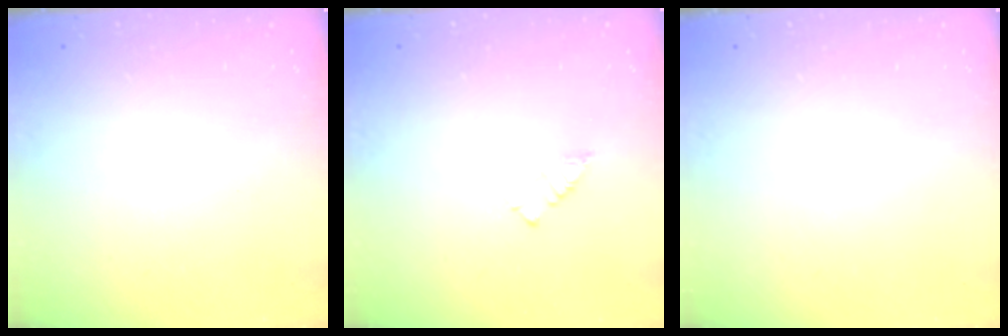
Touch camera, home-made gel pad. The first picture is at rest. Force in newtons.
{"total": 2.9, "press": 2.9, "slide": 0.4}
{"total": 0.0}